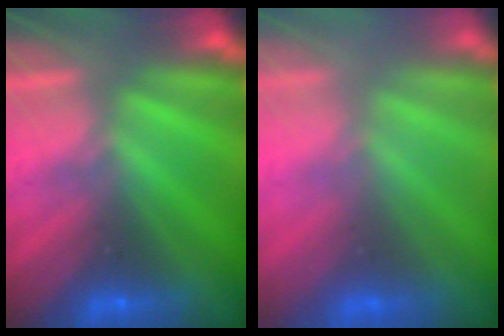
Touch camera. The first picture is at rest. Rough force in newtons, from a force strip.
{"total": 2.8}